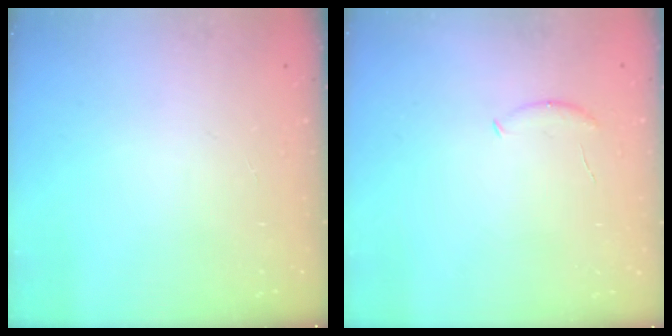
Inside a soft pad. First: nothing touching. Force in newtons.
{"total": 4.7, "press": 4.6, "slide": 0.7}